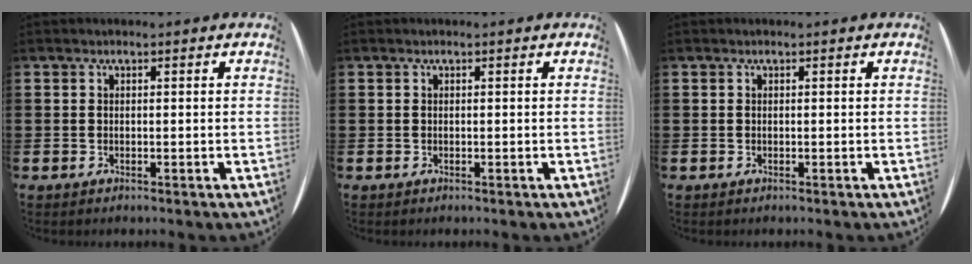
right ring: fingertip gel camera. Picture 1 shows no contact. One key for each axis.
{"total": 0.0}
{"total": 0.0}